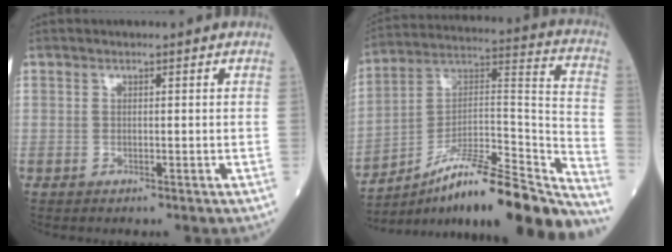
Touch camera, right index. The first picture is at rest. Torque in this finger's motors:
{"motor_torque": [0.47, -0.58, 0.51, 0.09]}